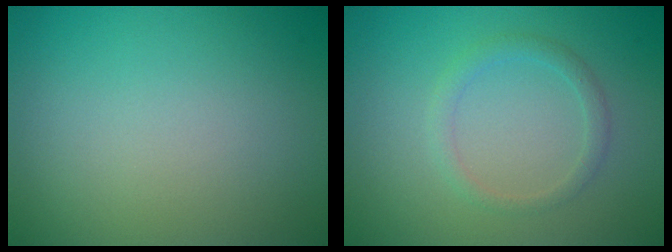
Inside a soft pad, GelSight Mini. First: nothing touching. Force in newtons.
{"total": 1.6, "press": 1.6, "slide": 0.0}